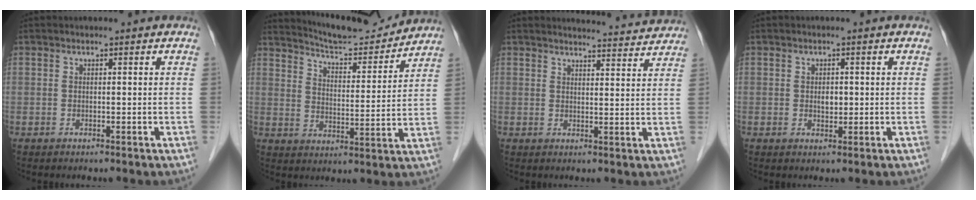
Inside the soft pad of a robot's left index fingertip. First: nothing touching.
{"total": 12.6, "force": [12.3, 0.8, 2.7], "torque": [-0.047, -0.001, 0.184]}
{"total": 9.4, "force": [9.3, 0.5, 1.2], "torque": [-0.010, -0.003, 0.100]}
{"total": 1.7, "force": [0.1, 1.1, 1.2], "torque": [-0.020, 0.000, 0.004]}